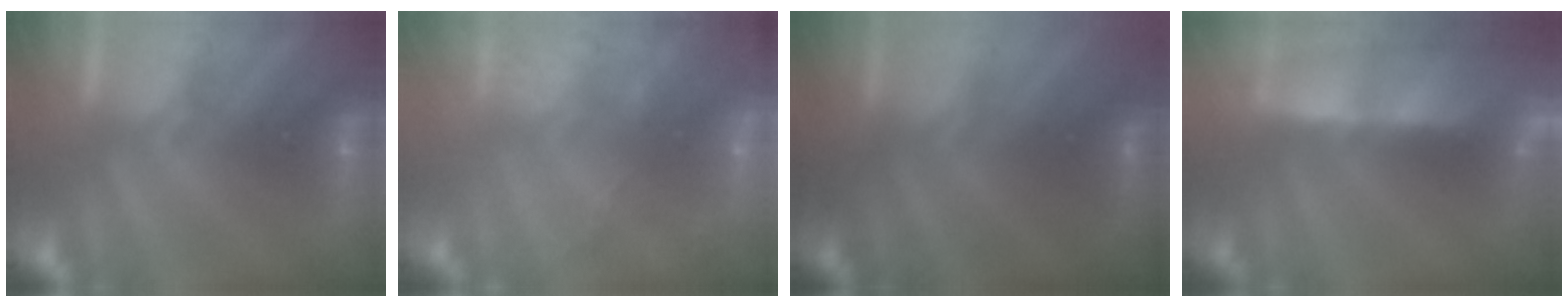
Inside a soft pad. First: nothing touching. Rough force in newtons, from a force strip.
{"total": 8.5}
{"total": 4.9}
{"total": 9.1}